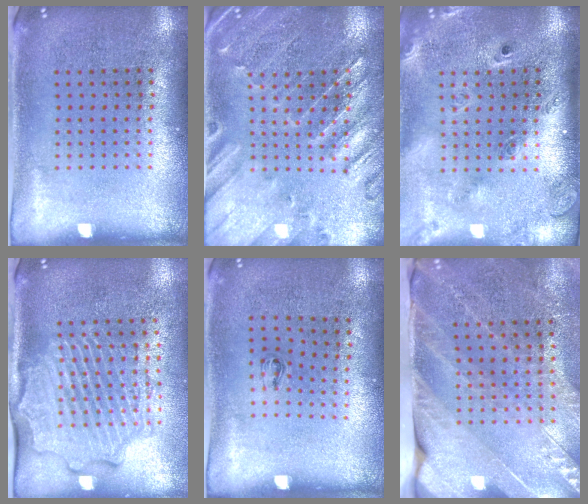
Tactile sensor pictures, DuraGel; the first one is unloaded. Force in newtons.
{"total": 0.6, "press": 0.5, "slide": 0.4}
{"total": 2.5, "press": 1.8, "slide": 1.7}
{"total": 2.6, "press": 2.3, "slide": 1.2}
{"total": 0.6, "press": 0.2, "slide": 0.5}
{"total": 3.7, "press": 3.1, "slide": 1.9}